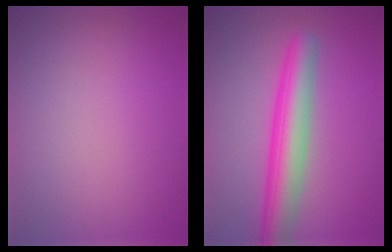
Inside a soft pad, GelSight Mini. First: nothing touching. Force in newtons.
{"total": 5.8, "press": 5.8, "slide": 0.2}